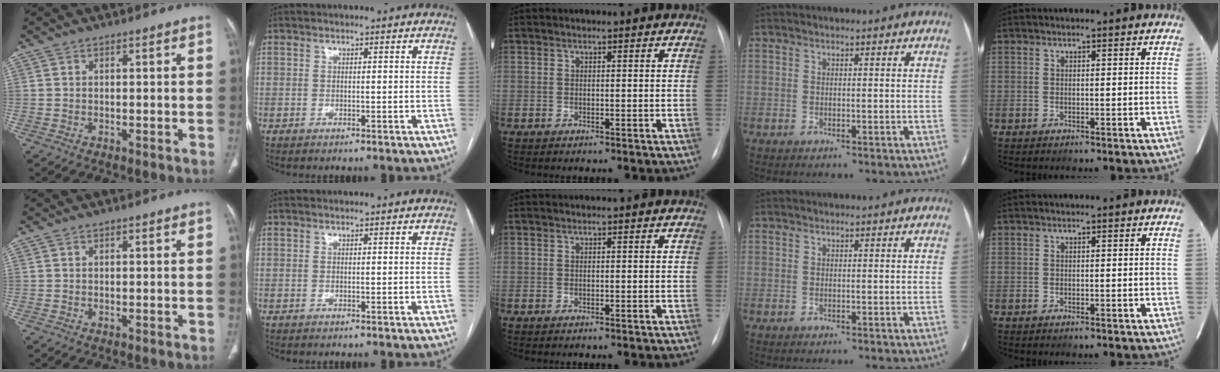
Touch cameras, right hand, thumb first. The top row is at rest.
{}